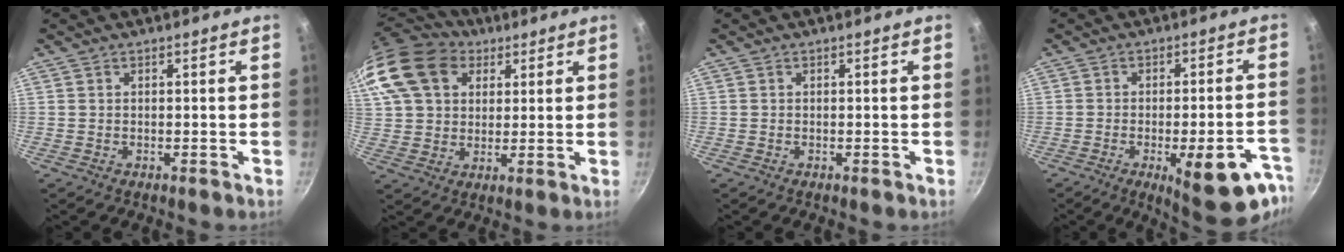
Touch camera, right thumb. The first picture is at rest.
{"total": 20.7, "force": [8.5, 15.3, 10.9], "torque": [-0.235, 0.024, 0.151]}
{"total": 0.0}
{"total": 17.0, "force": [-8.0, 5.9, 13.8], "torque": [-0.127, 0.019, -0.097]}